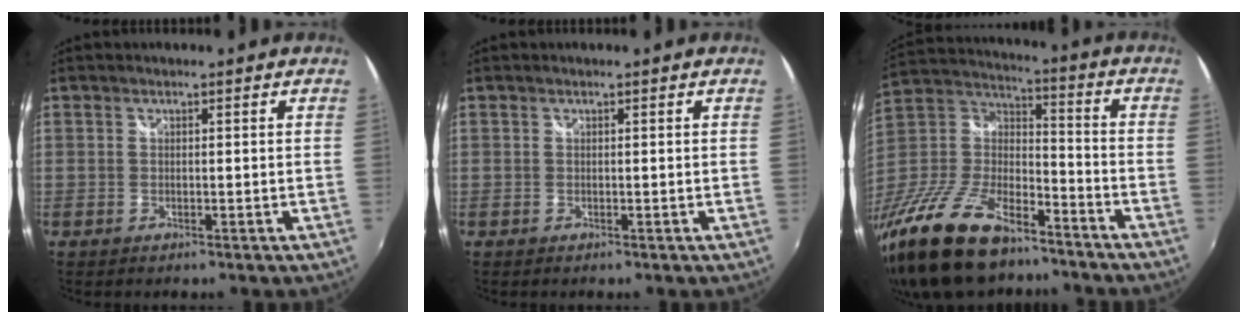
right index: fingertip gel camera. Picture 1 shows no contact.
{"total": 0.0}
{"total": 27.3, "force": [-18.3, 12.3, 16.1], "torque": [-0.358, -0.017, -0.313]}